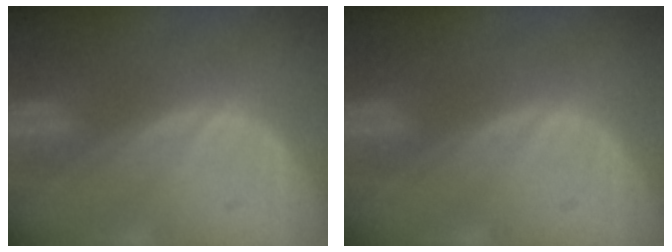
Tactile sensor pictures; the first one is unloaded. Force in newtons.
{"total": 0.0}